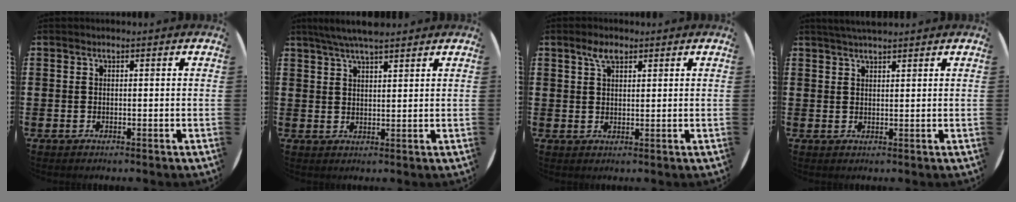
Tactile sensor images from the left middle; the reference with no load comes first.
{"total": 4.8, "force": [4.2, 0.6, 2.3], "torque": [-0.055, -0.003, 0.076]}
{"total": 2.9, "force": [2.1, 1.2, 1.7], "torque": [-0.028, 0.005, 0.034]}
{"total": 2.2, "force": [2.1, 0.2, 0.7], "torque": [-0.015, 0.004, 0.038]}